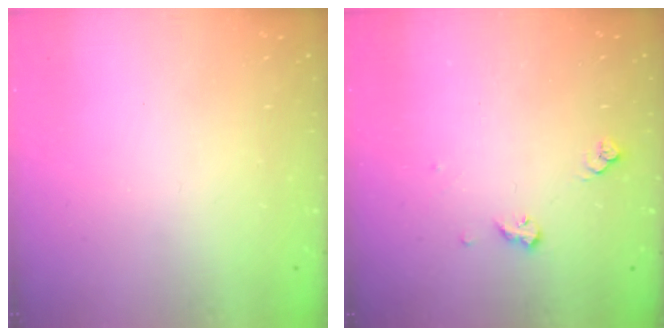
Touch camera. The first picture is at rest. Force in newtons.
{"total": 6.0, "press": 5.7, "slide": 1.7}